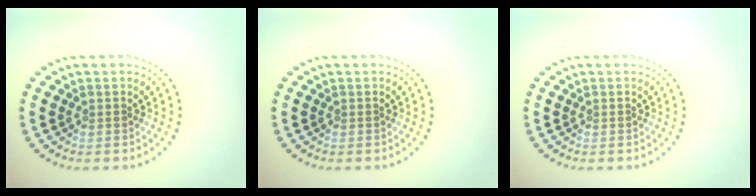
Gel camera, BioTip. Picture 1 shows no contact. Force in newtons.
{"total": 0.0}
{"total": 0.0}